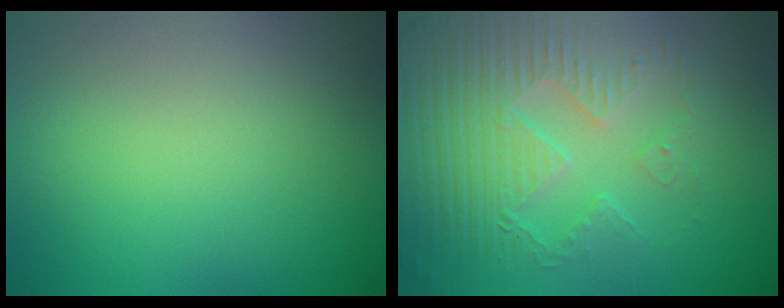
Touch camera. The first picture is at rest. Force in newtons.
{"total": 5.8, "press": 5.2, "slide": 2.6}